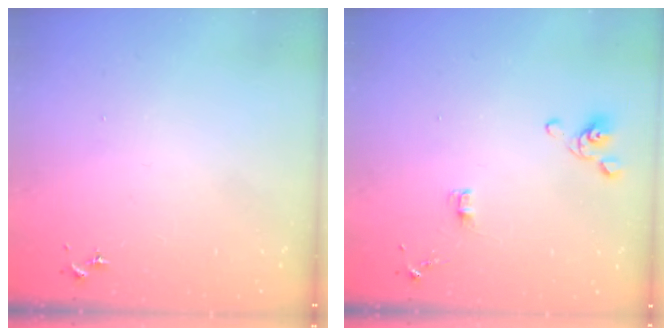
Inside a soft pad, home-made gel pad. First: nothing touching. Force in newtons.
{"total": 5.4, "press": 4.7, "slide": 2.7}